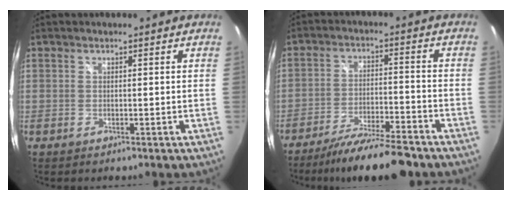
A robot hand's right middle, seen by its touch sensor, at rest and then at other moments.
{"total": 12.9, "force": [-11.0, 1.5, 6.6], "torque": [-0.133, -0.017, -0.178]}